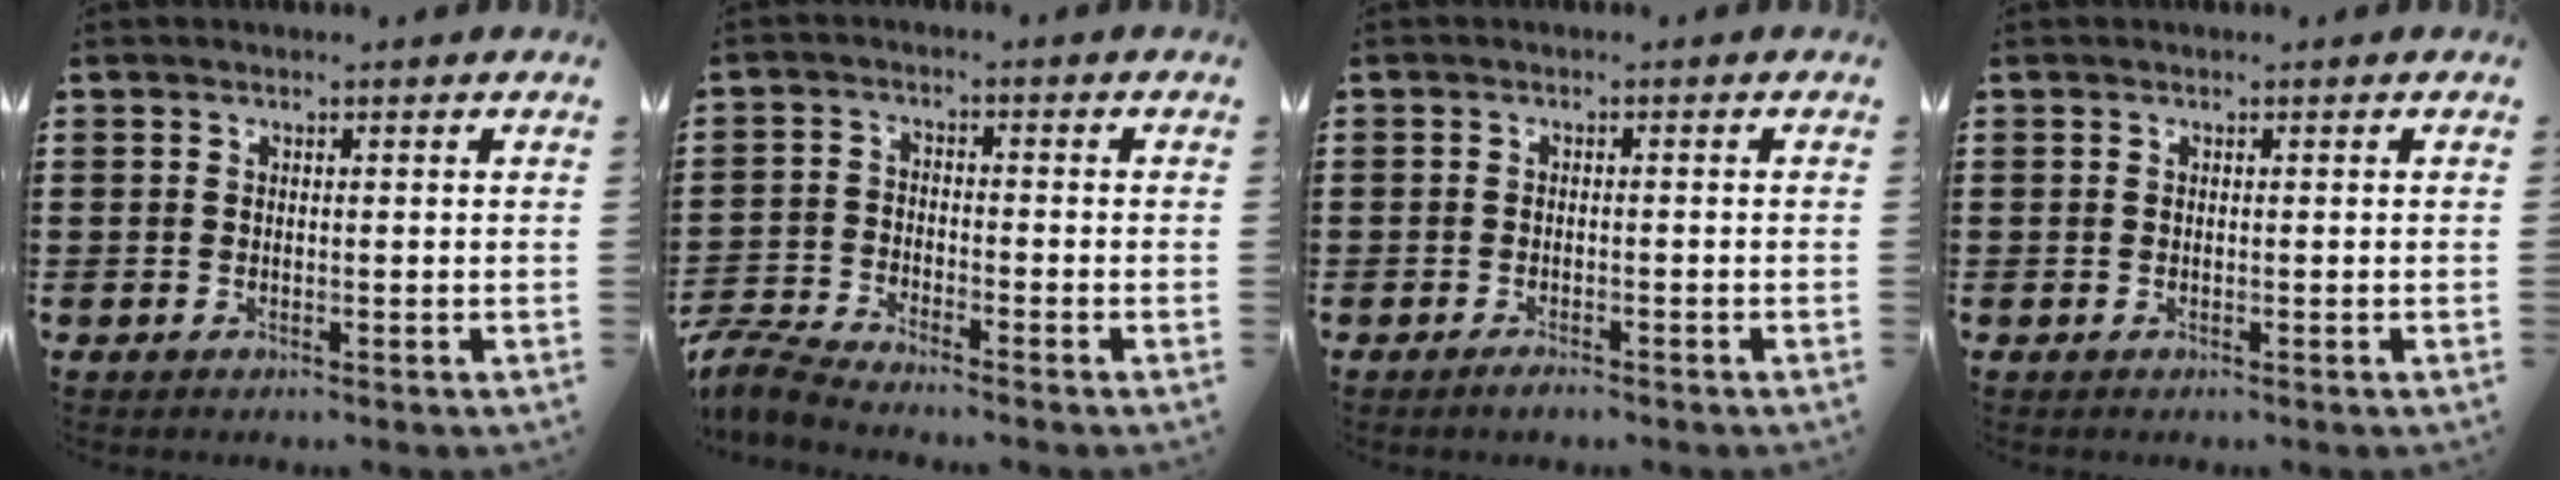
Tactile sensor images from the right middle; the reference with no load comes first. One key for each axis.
{"total": 4.7, "fx": -4.5, "fy": 0.2, "fz": 1.3, "tx": -0.052, "ty": -0.012, "tz": -0.097}
{"total": 1.2, "fx": -1.0, "fy": 0.2, "fz": 0.5, "tx": -0.014, "ty": -0.007, "tz": -0.018}
{"total": 0.0}